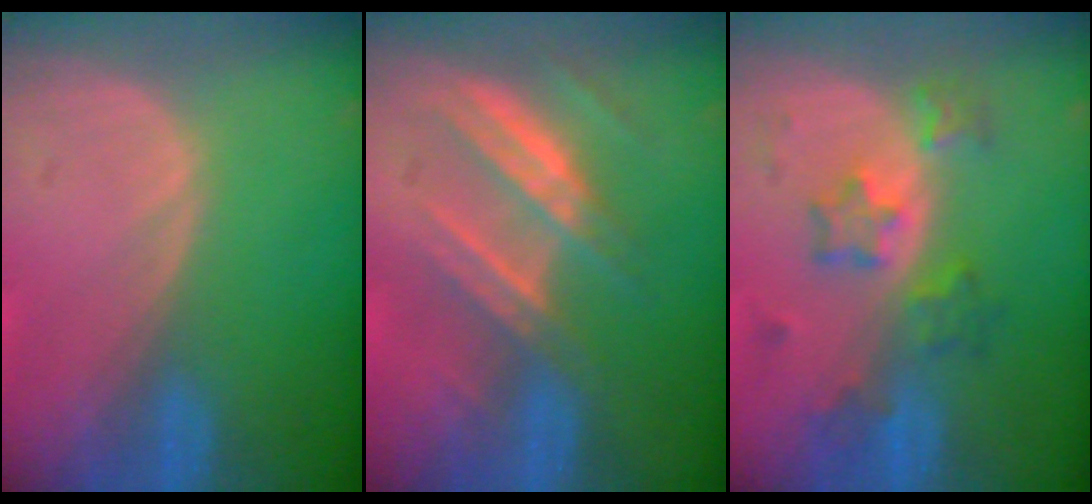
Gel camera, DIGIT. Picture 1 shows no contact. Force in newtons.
{"total": 7.6, "press": 6.8, "slide": 3.4}
{"total": 6.1, "press": 5.9, "slide": 1.2}